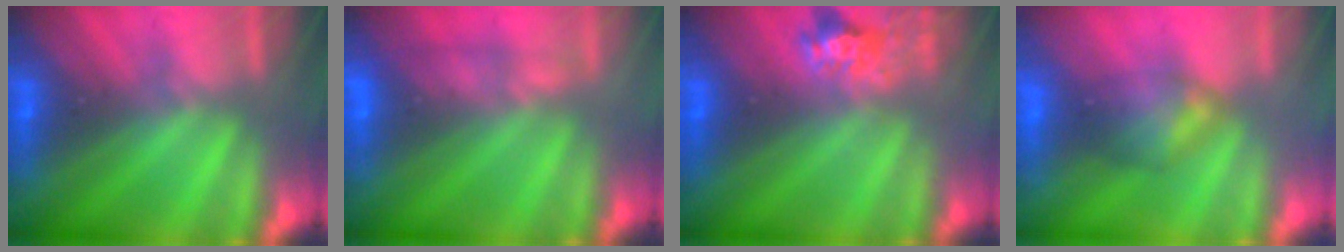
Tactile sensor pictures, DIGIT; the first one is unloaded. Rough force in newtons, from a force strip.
{"total": 4.5}
{"total": 2.4}
{"total": 2.9}